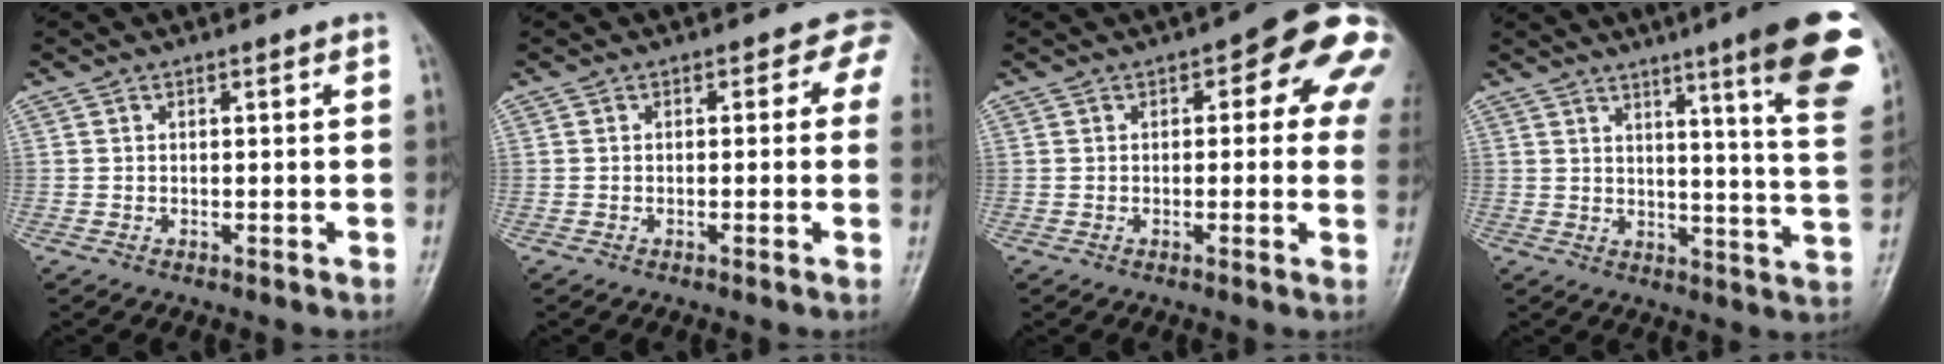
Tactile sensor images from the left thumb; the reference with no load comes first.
{"total": 3.1, "force": [0.7, 2.4, 1.9], "torque": [0.017, 0.007, -0.009]}
{"total": 11.6, "force": [3.4, 5.3, 9.7], "torque": [-0.065, 0.012, 0.028]}
{"total": 19.4, "force": [11.4, 1.7, 15.7], "torque": [-0.175, -0.056, 0.134]}